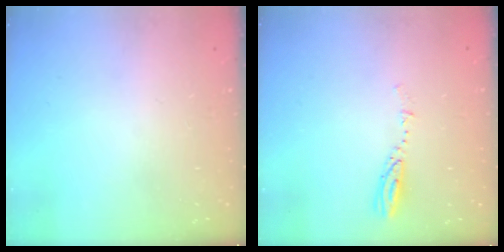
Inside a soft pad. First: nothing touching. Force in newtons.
{"total": 3.7, "press": 3.7, "slide": 0.3}